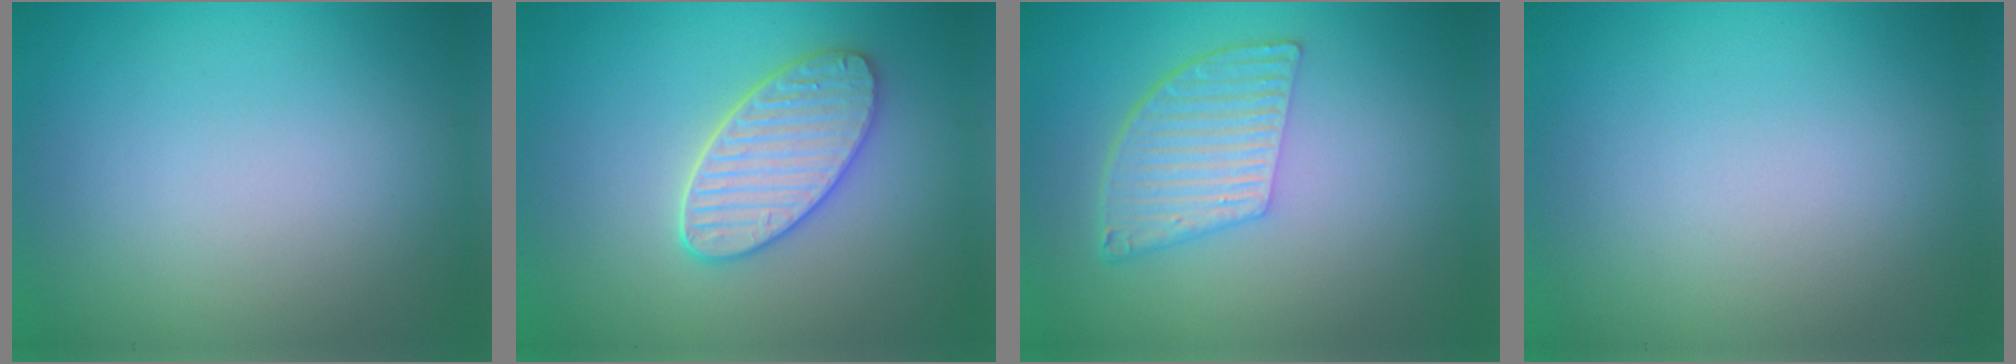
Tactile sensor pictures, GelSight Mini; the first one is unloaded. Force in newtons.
{"total": 4.2, "press": 3.9, "slide": 1.5}
{"total": 5.1, "press": 3.7, "slide": 3.5}
{"total": 0.0}